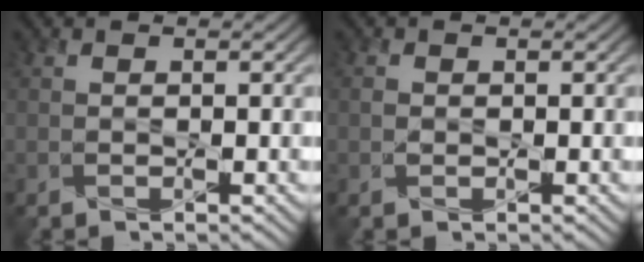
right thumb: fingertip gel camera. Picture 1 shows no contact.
{"total": 0.8, "force": [0.0, 0.7, 0.4], "torque": [-0.010, -0.002, -0.002]}